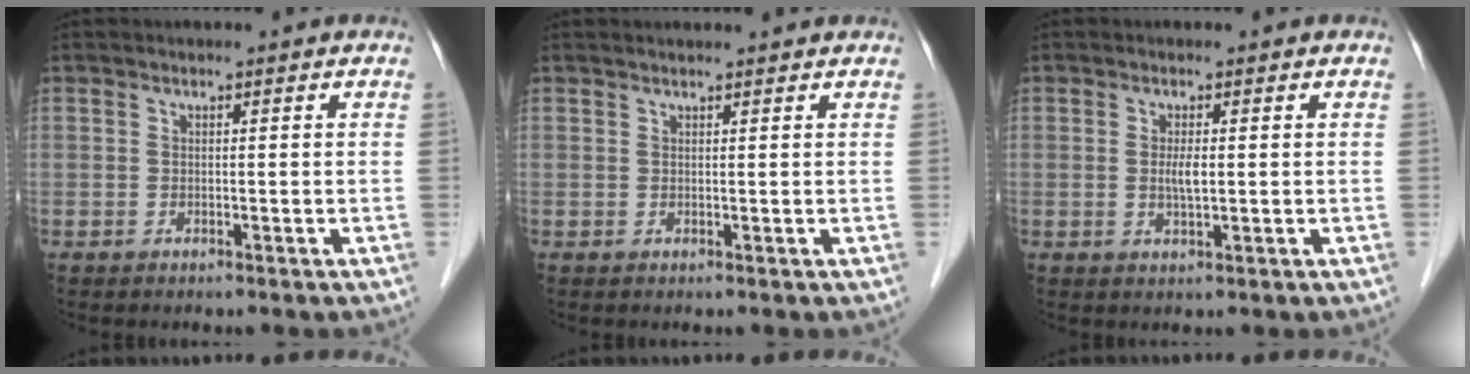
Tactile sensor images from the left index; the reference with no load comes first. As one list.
[{"total": 2.7, "force": [2.6, 0.1, 0.6], "torque": [-0.010, 0.017, 0.033]}, {"total": 2.1, "force": [0.2, 0.4, 2.0], "torque": [-0.043, -0.003, 0.004]}]